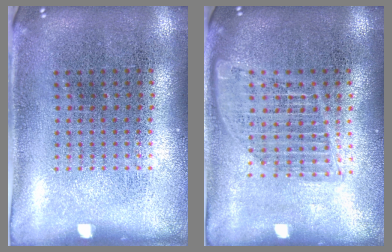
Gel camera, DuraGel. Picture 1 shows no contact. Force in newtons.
{"total": 1.5, "press": 1.4, "slide": 0.7}